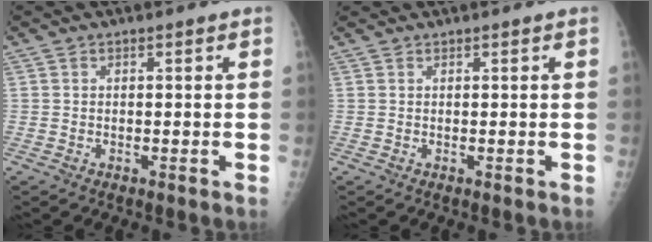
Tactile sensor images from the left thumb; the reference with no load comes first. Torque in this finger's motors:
{"motor_torque": [0.00, 0.00, 0.07, 0.07, 0.00]}